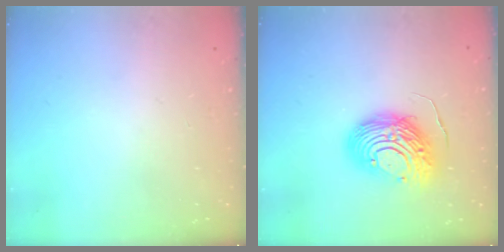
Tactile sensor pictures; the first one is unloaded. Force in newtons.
{"total": 13.3, "press": 13.2, "slide": 1.2}